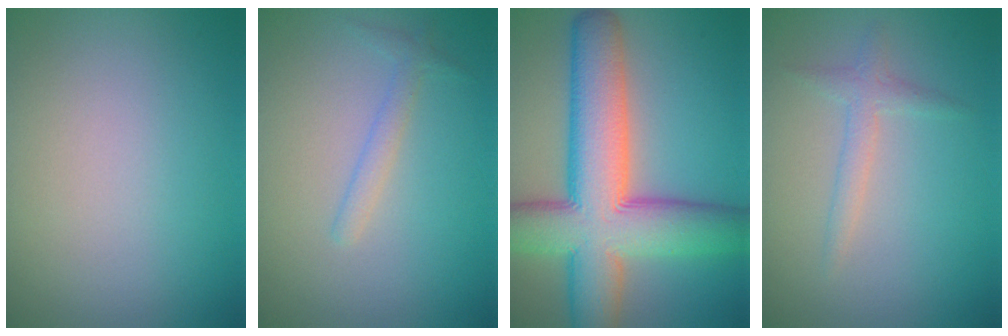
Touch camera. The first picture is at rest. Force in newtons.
{"total": 1.4, "press": 1.4, "slide": 0.1}
{"total": 12.6, "press": 12.6, "slide": 0.6}
{"total": 1.7, "press": 1.7, "slide": 0.1}